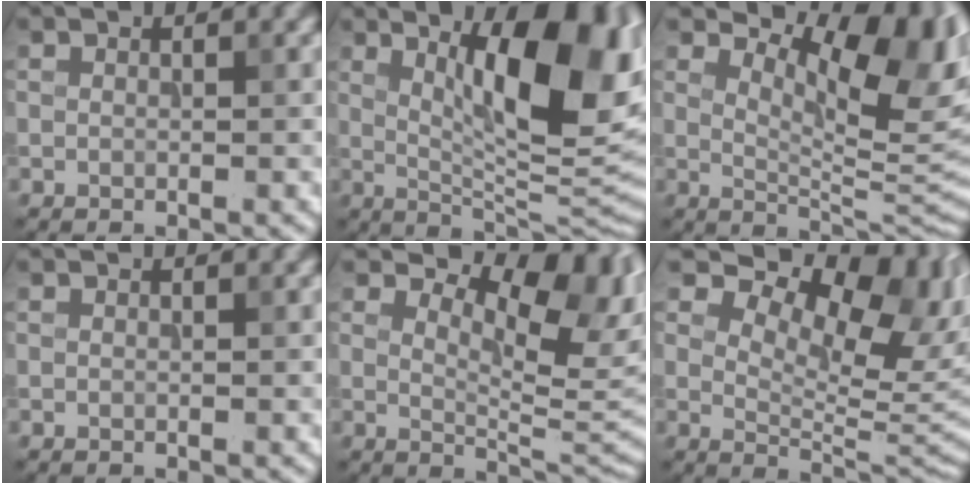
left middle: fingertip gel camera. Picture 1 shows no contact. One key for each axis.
{"total": 13.1, "fx": 3.9, "fy": 4.1, "fz": 11.8, "tx": -0.154, "ty": -0.003, "tz": 0.067}
{"total": 11.7, "fx": 5.5, "fy": 4.7, "fz": 9.1, "tx": -0.125, "ty": -0.001, "tz": 0.094}
{"total": 0.0}
{"total": 9.5, "fx": 4.5, "fy": 4.3, "fz": 7.2, "tx": -0.102, "ty": -0.005, "tz": 0.071}
{"total": 12.2, "fx": 6.5, "fy": 5.7, "fz": 8.7, "tx": -0.128, "ty": 0.009, "tz": 0.104}